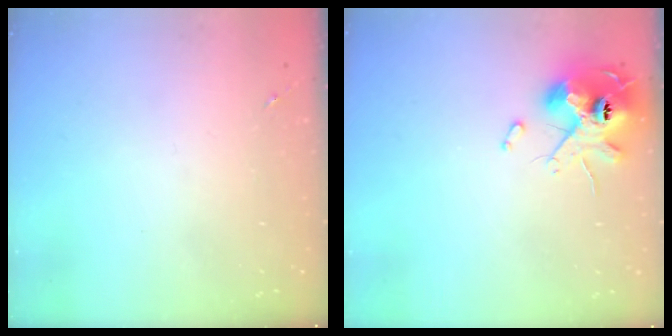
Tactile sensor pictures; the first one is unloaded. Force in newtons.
{"total": 11.9, "press": 11.7, "slide": 1.7}